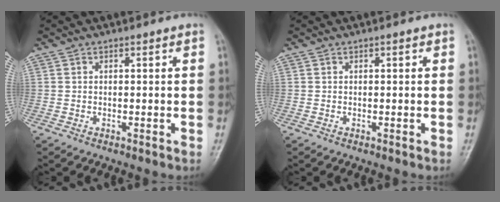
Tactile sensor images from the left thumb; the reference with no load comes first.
{"total": 0.0}